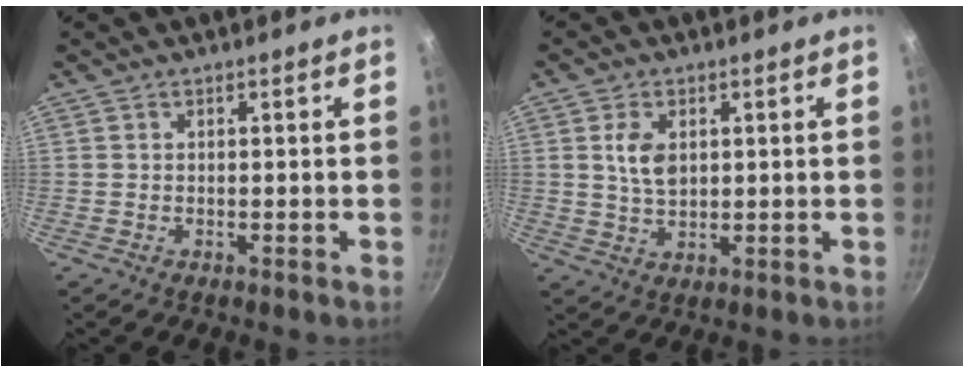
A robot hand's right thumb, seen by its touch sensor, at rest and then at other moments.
{"total": 5.3, "force": [1.4, 3.2, 4.0], "torque": [-0.069, -0.009, 0.029]}